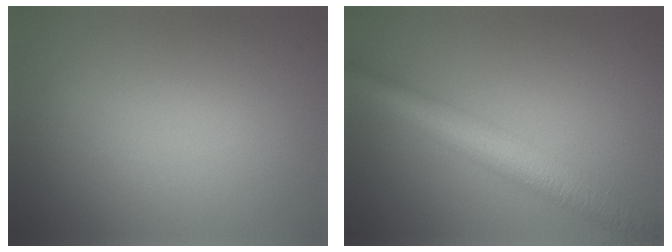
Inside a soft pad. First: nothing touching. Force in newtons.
{"total": 6.5, "press": 6.5, "slide": 0.1}